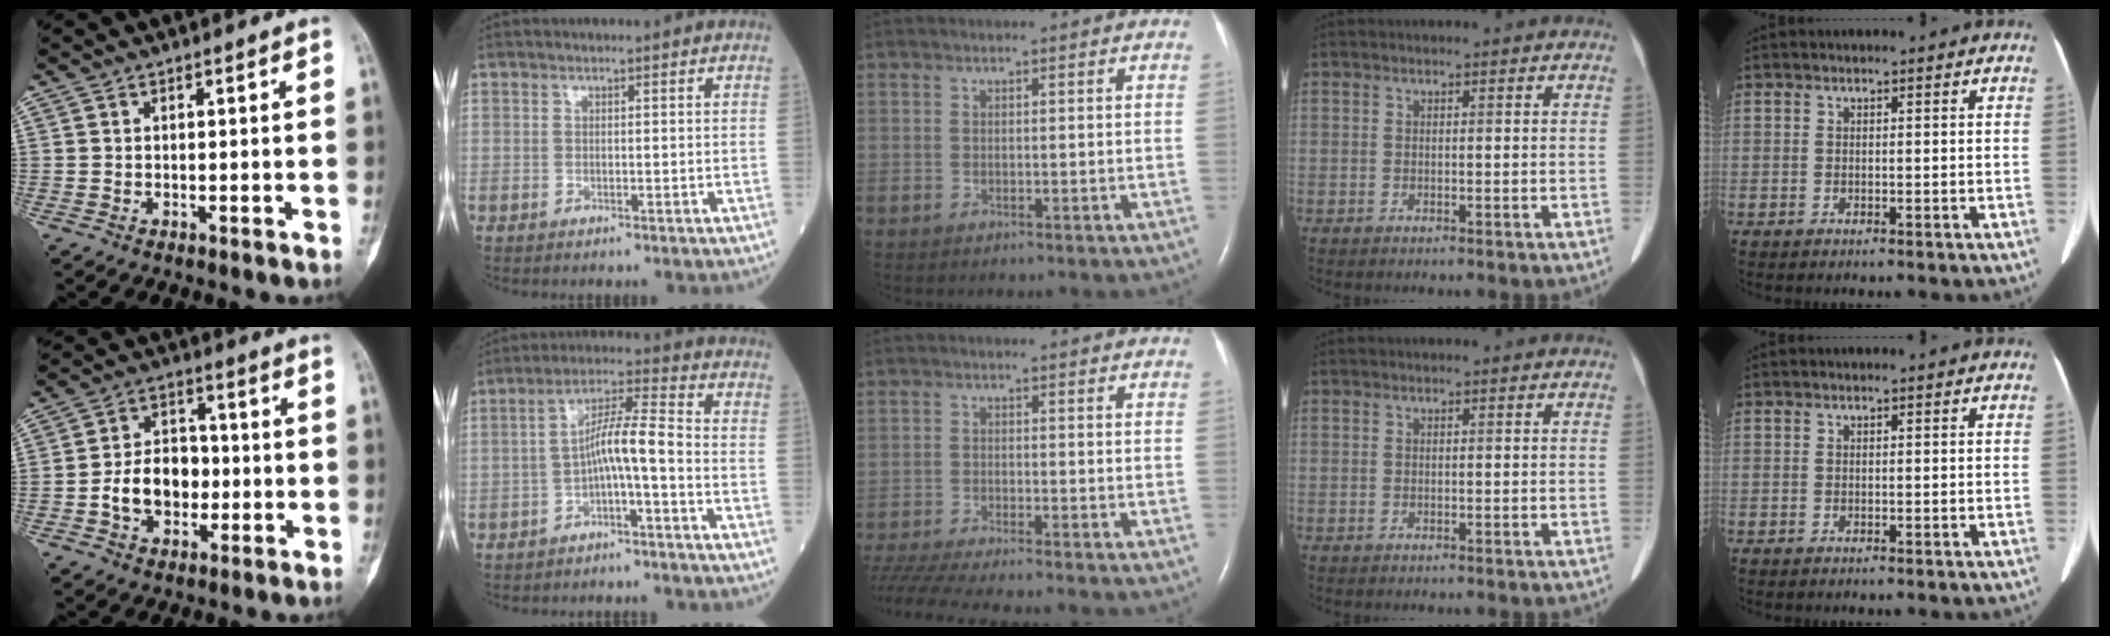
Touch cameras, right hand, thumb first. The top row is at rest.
{"thumb": {"total": 10.0, "force": [-1.9, 7.4, 6.5], "torque": [-0.079, 0.027, -0.037]}, "index": {"total": 6.5, "force": [-2.0, 0.2, 6.2], "torque": [-0.111, 0.027, -0.035]}, "middle": {"total": 10.1, "force": [-9.0, -1.0, 4.5], "torque": [-0.074, -0.024, -0.151]}}